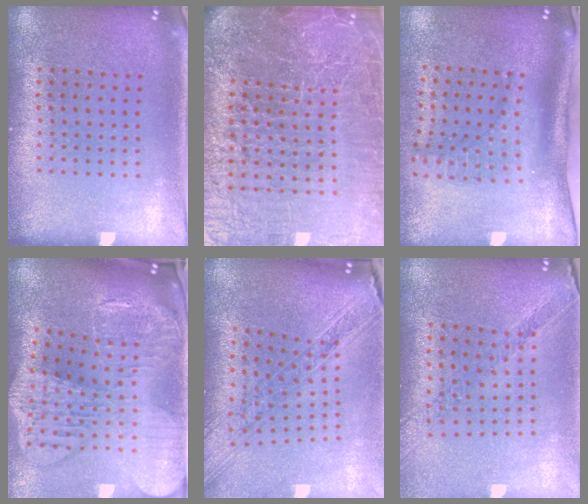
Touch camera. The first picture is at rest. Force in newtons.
{"total": 7.6, "press": 6.5, "slide": 3.9}
{"total": 2.3, "press": 1.6, "slide": 1.6}
{"total": 4.4, "press": 3.3, "slide": 2.8}
{"total": 2.2, "press": 1.9, "slide": 1.1}
{"total": 1.2, "press": 1.2, "slide": 0.2}